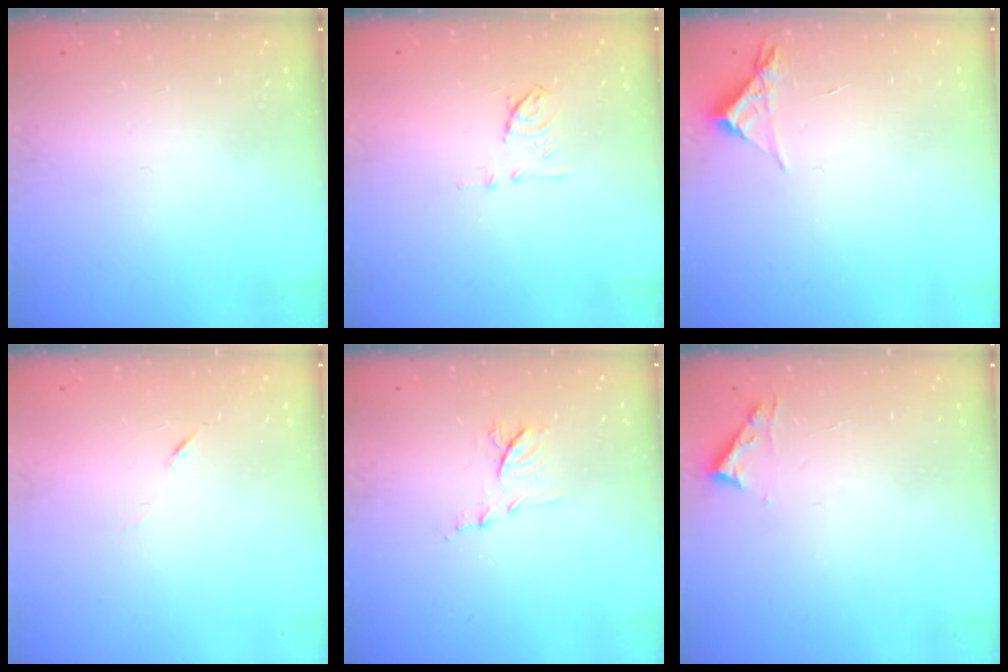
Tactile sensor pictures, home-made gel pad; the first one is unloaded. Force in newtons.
{"total": 6.7, "press": 6.6, "slide": 0.9}
{"total": 3.5, "press": 3.5, "slide": 0.4}
{"total": 3.8, "press": 3.6, "slide": 1.1}
{"total": 6.9, "press": 6.9, "slide": 0.5}
{"total": 4.5, "press": 4.4, "slide": 0.5}